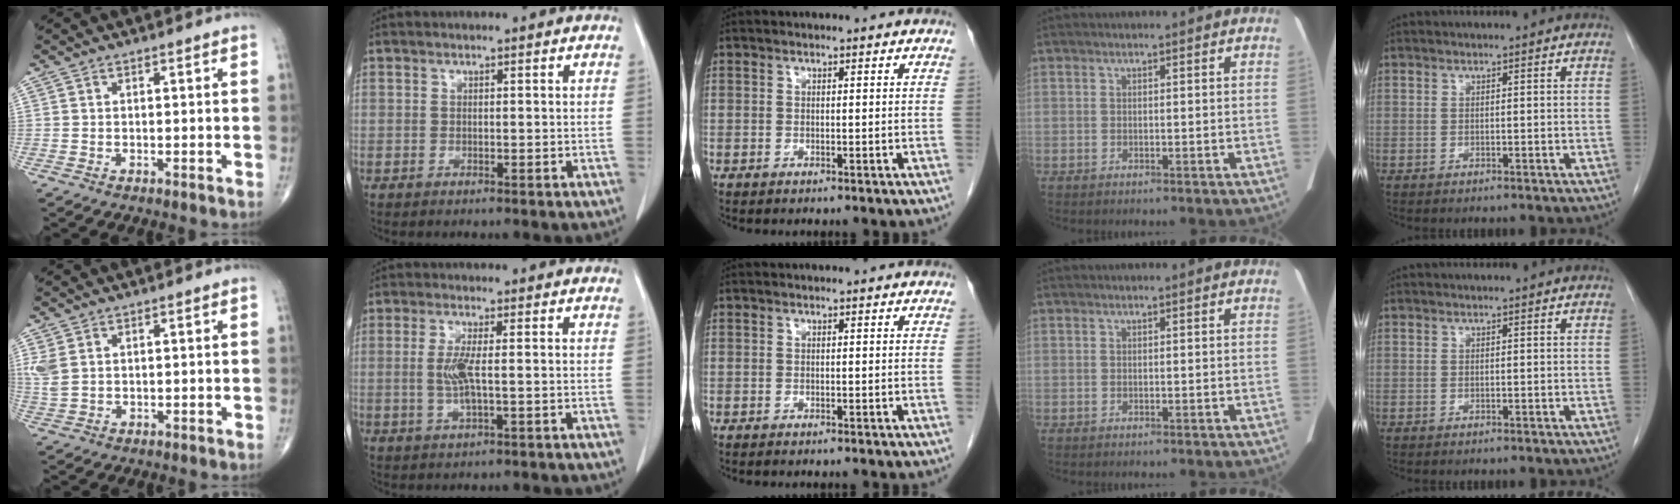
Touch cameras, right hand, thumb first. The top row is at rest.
{"thumb": {"total": 3.5, "force": [1.3, 2.2, 2.4], "torque": [-0.067, 0.003, 0.036]}, "index": {"total": 4.2, "force": [-0.3, 0.6, 4.2], "torque": [-0.092, -0.006, -0.006]}, "middle": {"total": 1.2, "force": [-1.1, 0.1, 0.6], "torque": [-0.007, -0.001, -0.014]}}